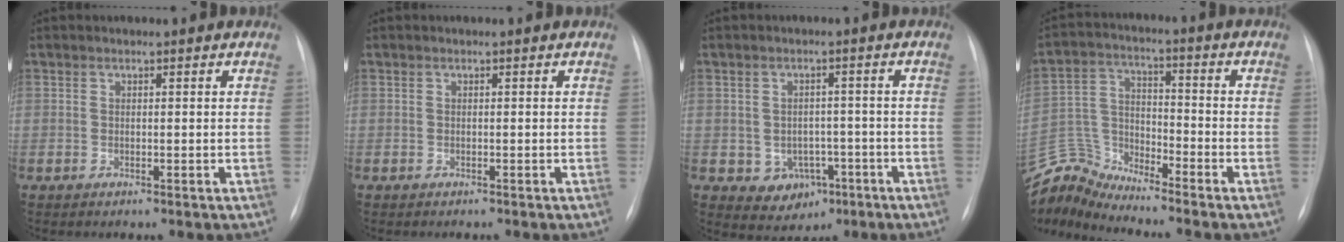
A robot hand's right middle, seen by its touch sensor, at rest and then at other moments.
{"total": 0.7, "force": [-0.6, 0.1, 0.3], "torque": [-0.007, -0.002, -0.008]}
{"total": 5.6, "force": [-2.1, 4.6, 2.3], "torque": [-0.030, 0.011, -0.017]}
{"total": 9.0, "force": [-8.9, -0.1, -0.9], "torque": [0.004, 0.036, -0.180]}